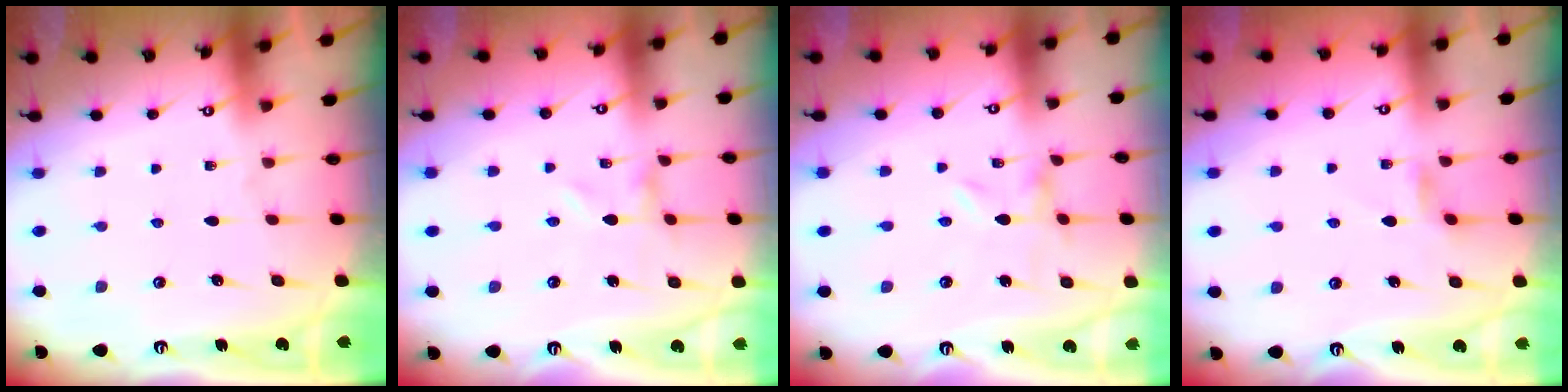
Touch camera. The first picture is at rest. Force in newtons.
{"total": 0.0}
{"total": 0.0}
{"total": 1.9, "press": 1.9, "slide": 0.3}